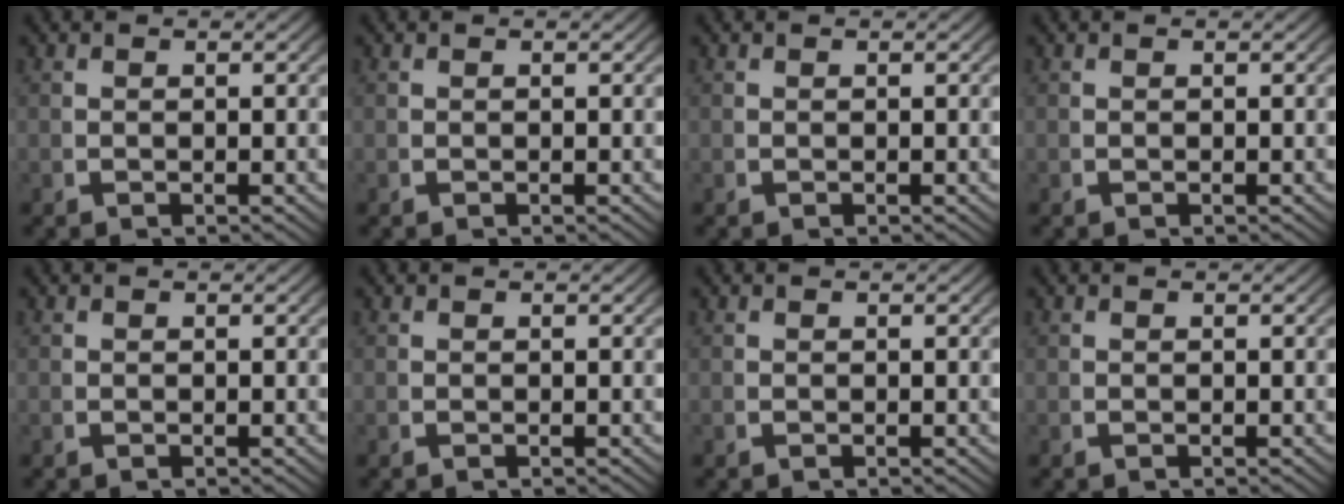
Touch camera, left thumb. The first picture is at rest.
{"total": 0.0}
{"total": 0.0}
{"total": 0.0}
{"total": 0.0}
{"total": 0.0}
{"total": 0.0}
{"total": 0.0}